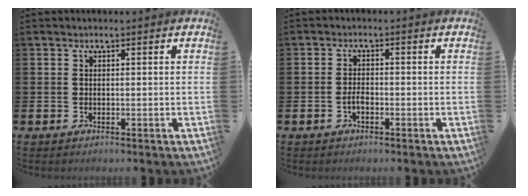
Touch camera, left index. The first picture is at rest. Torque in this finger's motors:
{"motor_torque": [0.34, 0.05, 0.01, 0.07]}